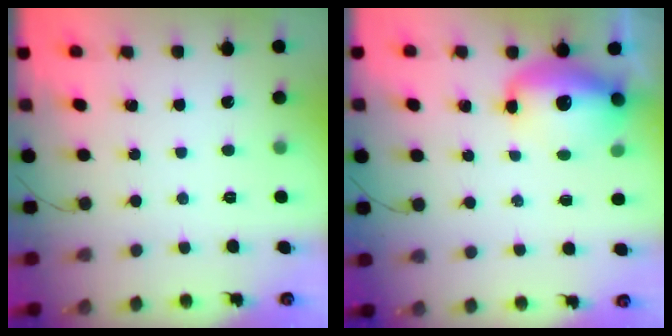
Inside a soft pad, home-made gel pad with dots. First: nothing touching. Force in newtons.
{"total": 12.5, "press": 12.1, "slide": 2.9}